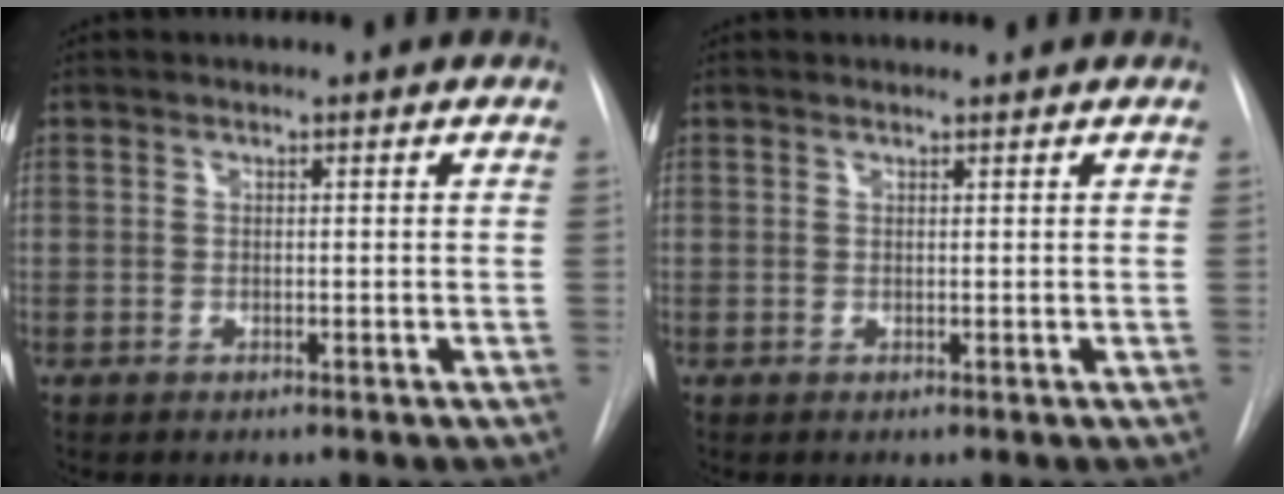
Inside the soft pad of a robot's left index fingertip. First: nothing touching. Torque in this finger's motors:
{"motor_torque": [-0.12, 0.16, -0.02, -0.01]}